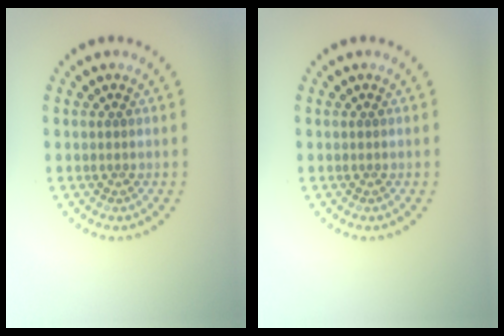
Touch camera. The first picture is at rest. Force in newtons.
{"total": 0.0}